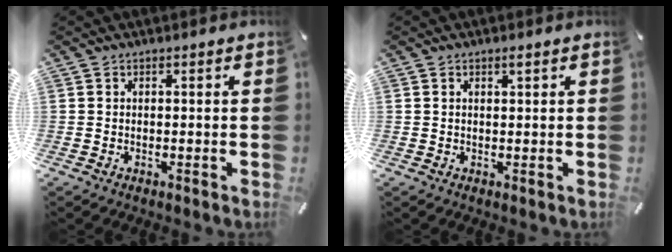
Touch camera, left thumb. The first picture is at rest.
{"total": 1.0, "force": [0.5, 0.2, 0.8], "torque": [-0.017, -0.001, 0.009]}